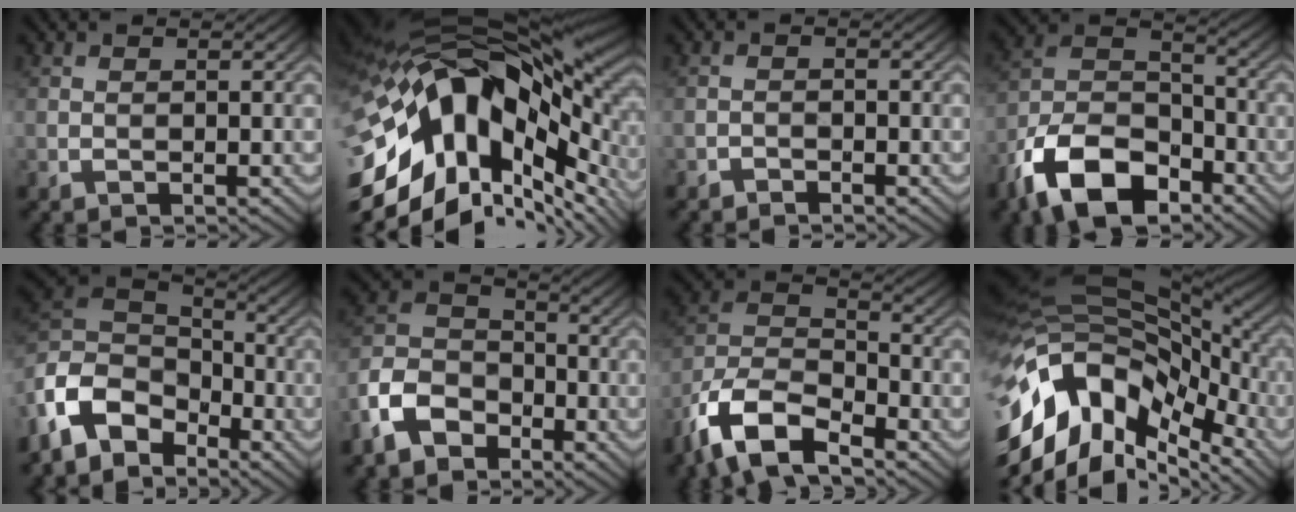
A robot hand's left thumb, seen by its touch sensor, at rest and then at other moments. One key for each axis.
{"total": 18.9, "fx": -4.0, "fy": 10.3, "fz": 15.4, "tx": -0.302, "ty": -0.027, "tz": -0.063}
{"total": 0.9, "fx": -0.9, "fy": 0.1, "fz": -0.2, "tx": 0.005, "ty": 0.001, "tz": -0.021}
{"total": 14.0, "fx": -9.0, "fy": 7.4, "fz": 7.8, "tx": -0.176, "ty": -0.016, "tz": -0.189}
{"total": 9.8, "fx": -6.1, "fy": 6.3, "fz": 4.5, "tx": -0.116, "ty": 0.007, "tz": -0.142}
{"total": 8.4, "fx": -5.2, "fy": 5.4, "fz": 3.8, "tx": -0.096, "ty": -0.003, "tz": -0.125}
{"total": 11.9, "fx": -8.4, "fy": 5.0, "fz": 6.9, "tx": -0.146, "ty": -0.005, "tz": -0.185}
{"total": 16.6, "fx": -6.6, "fy": 9.7, "fz": 11.7, "tx": -0.274, "ty": 0.003, "tz": -0.124}